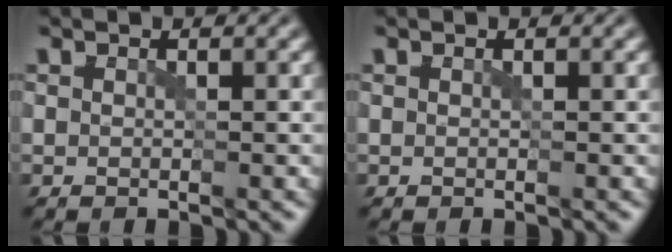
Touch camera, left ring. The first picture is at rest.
{"total": 0.0}